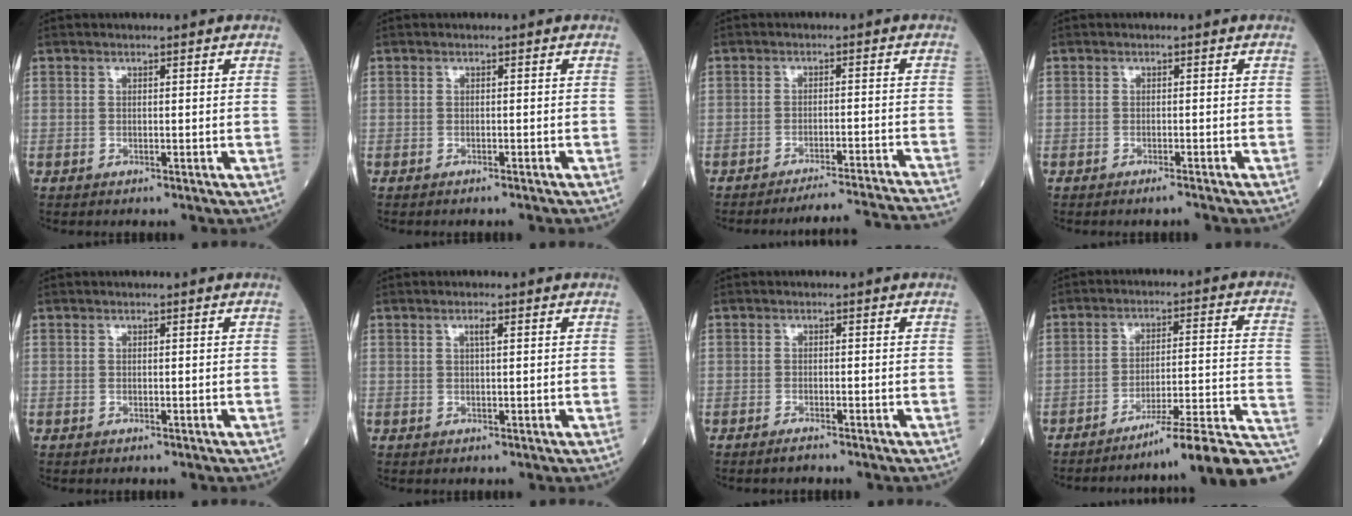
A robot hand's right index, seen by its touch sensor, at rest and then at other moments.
{"total": 1.6, "force": [-1.4, -0.1, 0.7], "torque": [-0.012, 0.000, -0.016]}
{"total": 15.2, "force": [-14.6, -2.6, 3.3], "torque": [-0.019, -0.025, -0.185]}
{"total": 1.9, "force": [-1.6, -0.2, 0.9], "torque": [-0.015, -0.001, -0.021]}
{"total": 0.0}
{"total": 1.1, "force": [0.4, 0.0, 1.0], "torque": [-0.020, 0.001, 0.007]}
{"total": 1.2, "force": [-1.1, -0.1, 0.5], "torque": [-0.015, -0.002, -0.017]}
{"total": 17.6, "force": [-14.4, -1.2, 10.1], "torque": [-0.076, 0.015, -0.206]}